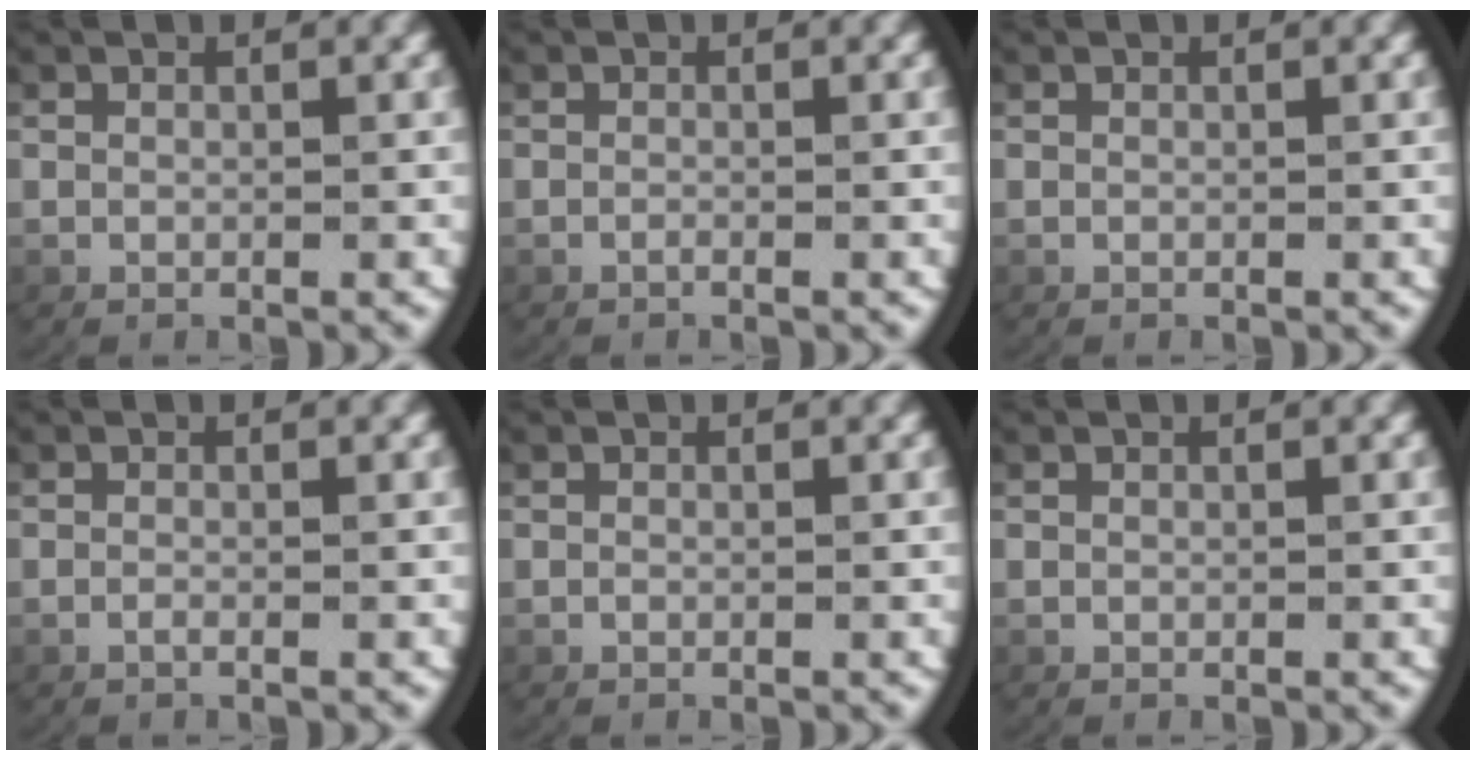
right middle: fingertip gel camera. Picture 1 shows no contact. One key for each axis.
{"total": 0.5, "fx": -0.5, "fy": 0.0, "fz": 0.2, "tx": -0.005, "ty": 0.004, "tz": -0.011}
{"total": 0.0}
{"total": 0.8, "fx": -0.6, "fy": 0.2, "fz": 0.4, "tx": -0.013, "ty": 0.002, "tz": -0.013}
{"total": 0.0}
{"total": 0.0}